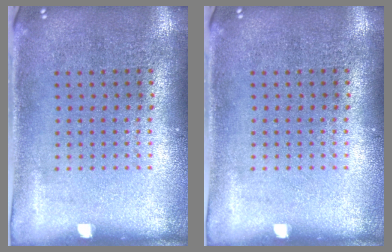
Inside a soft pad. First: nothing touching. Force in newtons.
{"total": 0.0}